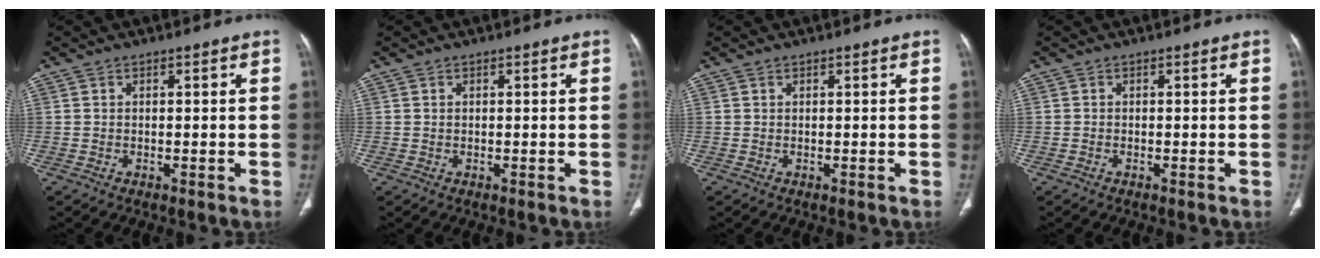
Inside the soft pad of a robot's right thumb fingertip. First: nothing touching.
{"total": 0.0}
{"total": 0.0}
{"total": 0.0}